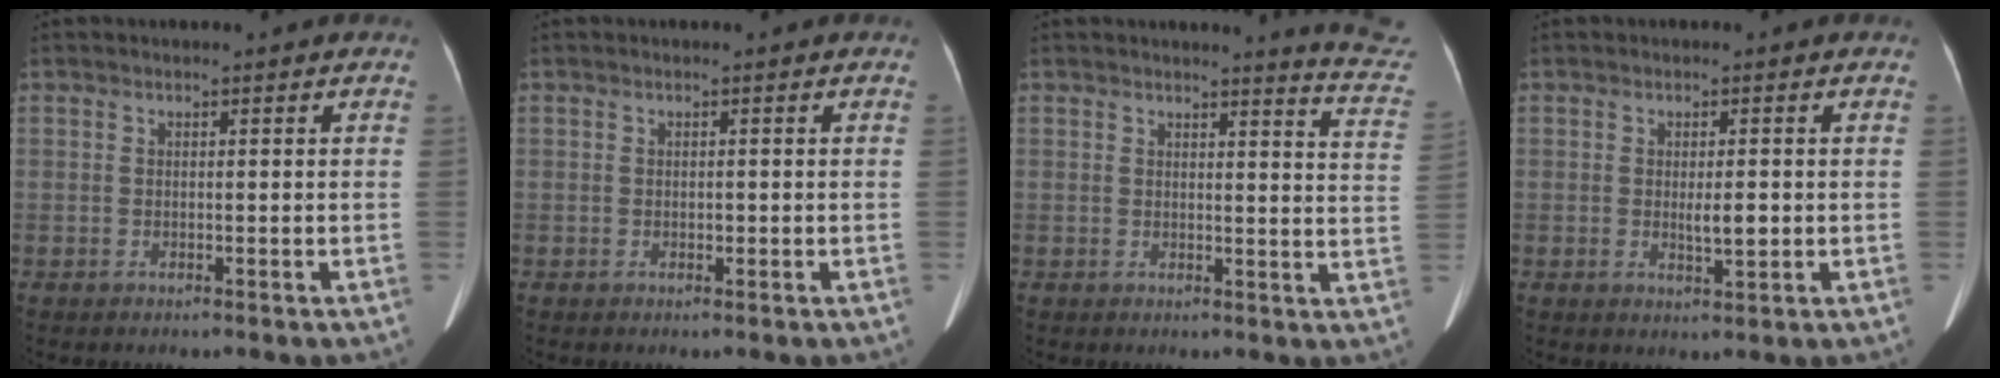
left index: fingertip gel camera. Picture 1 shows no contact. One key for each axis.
{"total": 0.5, "fx": -0.1, "fy": 0.3, "fz": 0.4, "tx": -0.007, "ty": 0.000, "tz": -0.001}
{"total": 9.5, "fx": 9.5, "fy": -0.7, "fz": 1.0, "tx": -0.001, "ty": -0.098, "tz": 0.074}
{"total": 2.8, "fx": -0.1, "fy": 0.7, "fz": 2.7, "tx": -0.047, "ty": -0.004, "tz": 0.001}